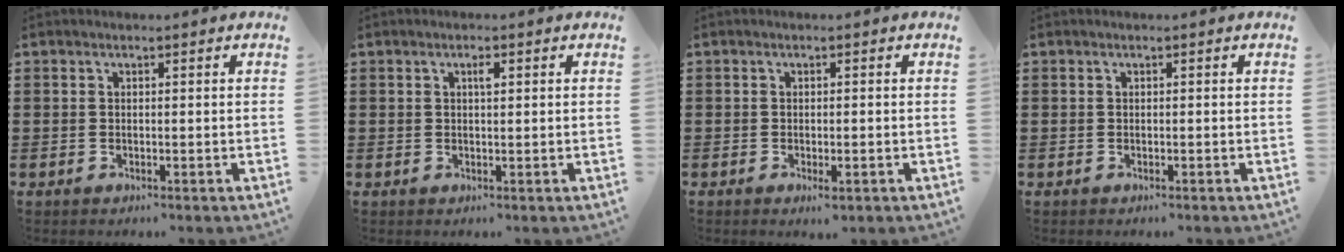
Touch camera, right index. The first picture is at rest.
{"total": 1.4, "force": [0.5, 0.5, 1.3], "torque": [-0.018, 0.002, 0.006]}
{"total": 1.2, "force": [-0.5, 0.2, 1.1], "torque": [-0.019, -0.004, -0.007]}
{"total": 0.0}